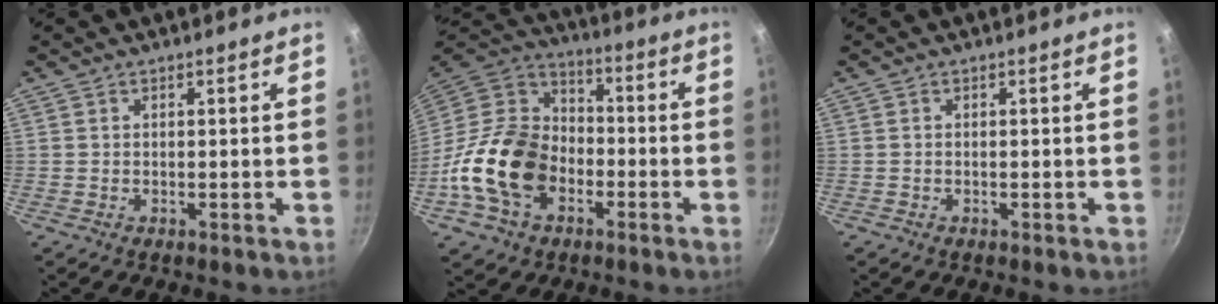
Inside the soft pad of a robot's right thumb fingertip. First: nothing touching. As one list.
[{"total": 20.3, "force": [-6.4, 14.6, 12.6], "torque": [-0.218, 0.049, -0.134]}, {"total": 0.0}]